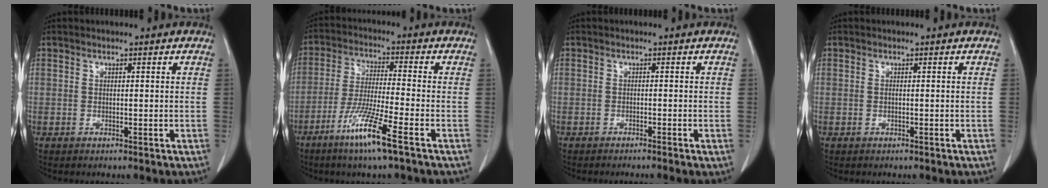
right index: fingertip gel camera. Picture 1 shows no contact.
{"total": 9.8, "force": [-5.6, -0.5, 8.0], "torque": [-0.161, -0.026, -0.110]}
{"total": 1.8, "force": [-1.4, -0.2, 1.0], "torque": [-0.012, 0.002, -0.021]}
{"total": 0.0}